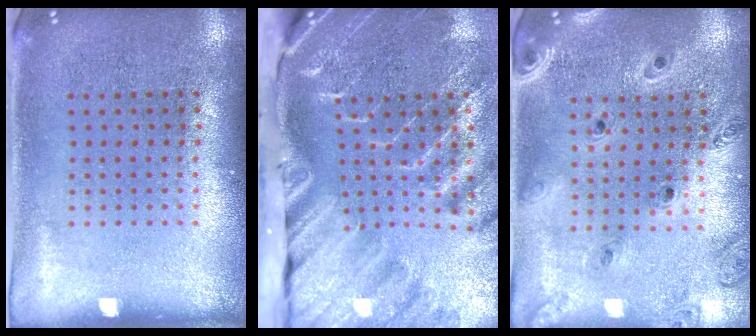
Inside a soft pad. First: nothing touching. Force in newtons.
{"total": 4.6, "press": 3.4, "slide": 3.1}
{"total": 1.3, "press": 1.3, "slide": 0.2}